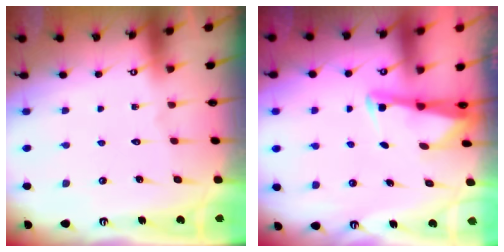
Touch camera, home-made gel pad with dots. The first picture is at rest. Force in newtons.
{"total": 2.5, "press": 2.5, "slide": 0.3}